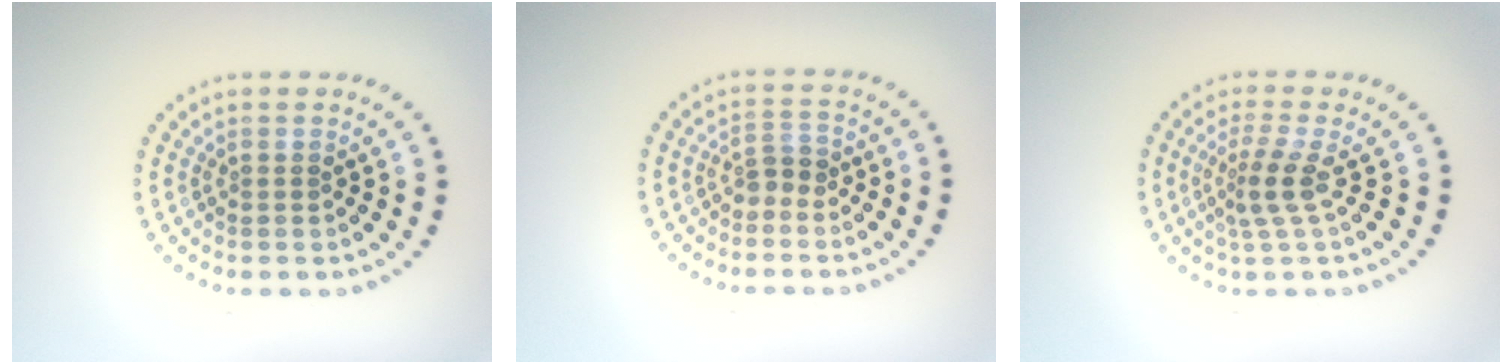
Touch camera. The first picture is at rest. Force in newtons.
{"total": 1.3, "press": 1.1, "slide": 0.7}
{"total": 2.5, "press": 1.8, "slide": 1.8}